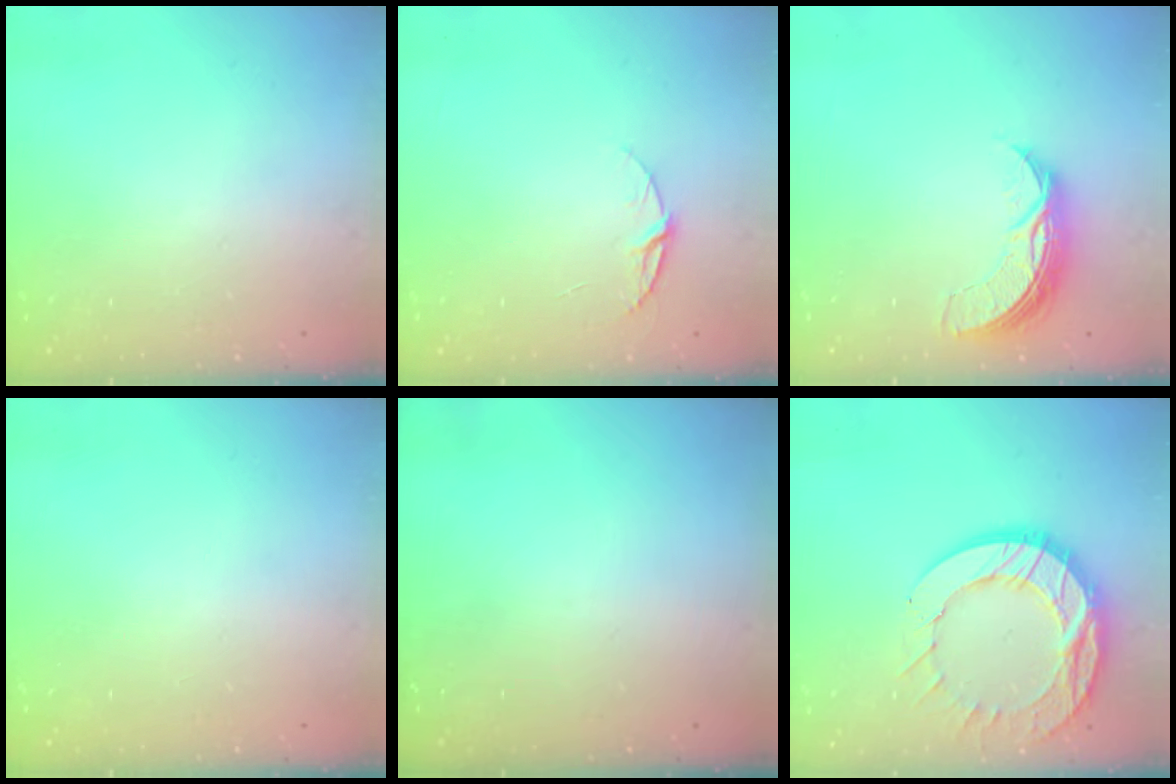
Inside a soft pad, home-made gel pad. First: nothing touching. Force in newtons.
{"total": 5.7, "press": 5.7, "slide": 0.6}
{"total": 8.9, "press": 8.9, "slide": 0.4}
{"total": 0.0}
{"total": 0.0}
{"total": 16.0, "press": 15.9, "slide": 1.3}